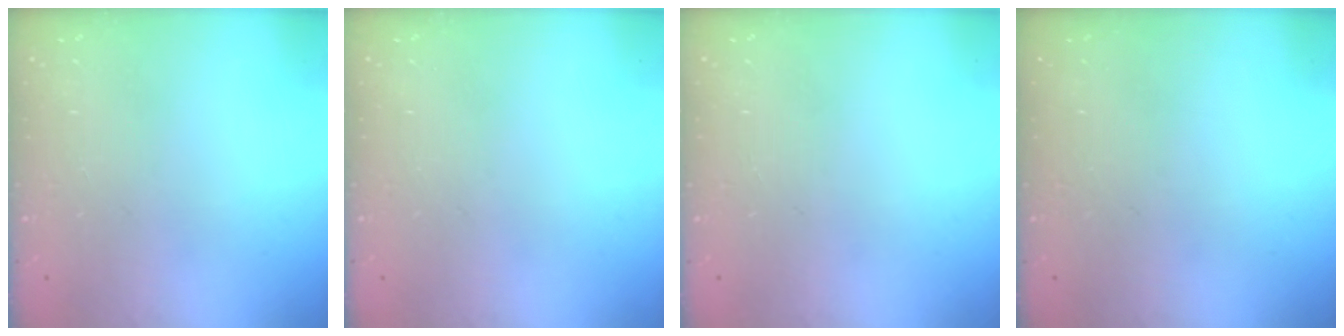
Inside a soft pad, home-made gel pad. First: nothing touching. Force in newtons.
{"total": 0.0}
{"total": 0.0}
{"total": 0.0}